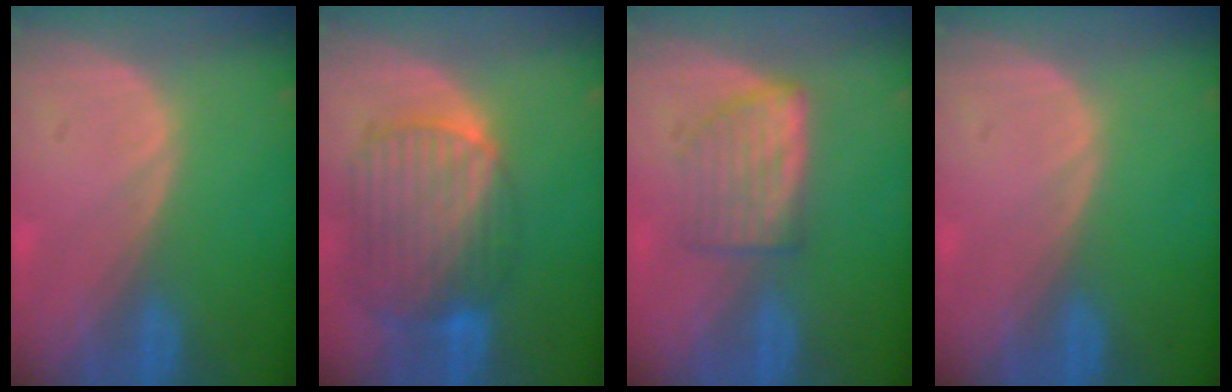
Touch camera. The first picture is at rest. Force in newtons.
{"total": 10.5, "press": 8.8, "slide": 5.6}
{"total": 5.8, "press": 5.4, "slide": 2.1}
{"total": 0.0}